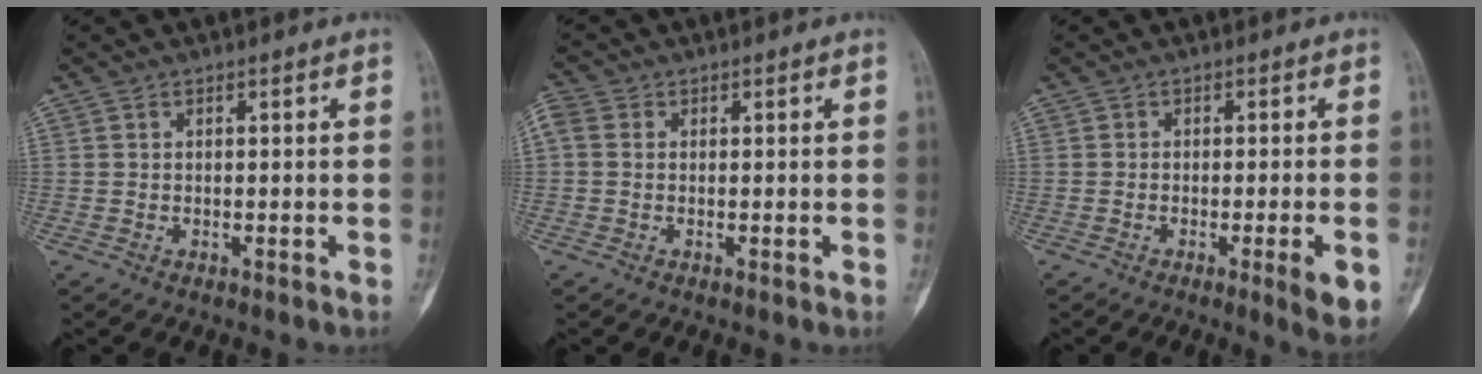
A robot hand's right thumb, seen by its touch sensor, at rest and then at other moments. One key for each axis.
{"total": 2.5, "fx": 0.5, "fy": 1.8, "fz": 1.7, "tx": -0.052, "ty": 0.011, "tz": 0.004}
{"total": 5.7, "fx": -2.1, "fy": 0.6, "fz": 5.3, "tx": -0.071, "ty": -0.004, "tz": -0.028}